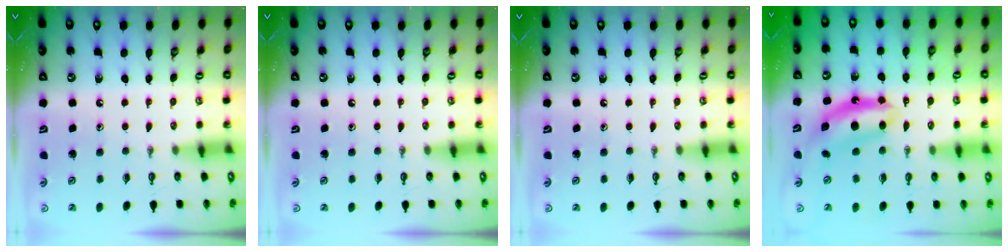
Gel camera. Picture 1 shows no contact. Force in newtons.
{"total": 0.0}
{"total": 0.0}
{"total": 9.2, "press": 9.1, "slide": 0.6}